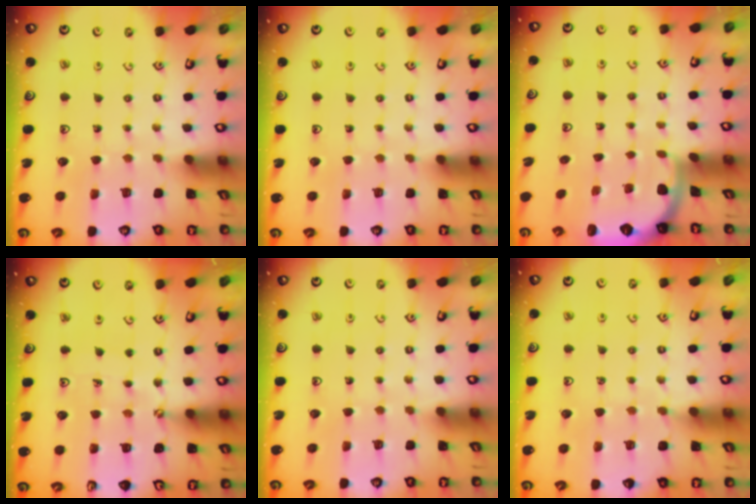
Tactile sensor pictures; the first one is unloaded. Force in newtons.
{"total": 0.0}
{"total": 1.6, "press": 1.6, "slide": 0.1}
{"total": 2.2, "press": 1.4, "slide": 1.6}
{"total": 0.0}
{"total": 4.3, "press": 4.3, "slide": 0.6}